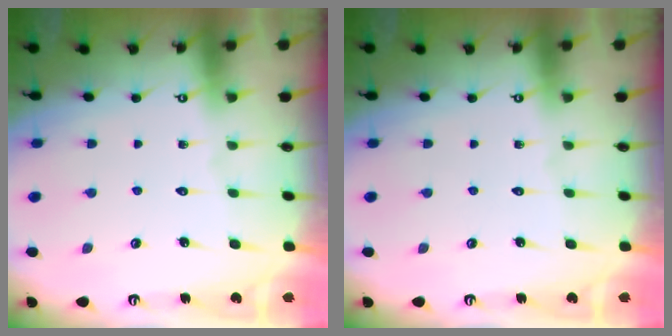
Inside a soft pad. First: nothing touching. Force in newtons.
{"total": 0.0}